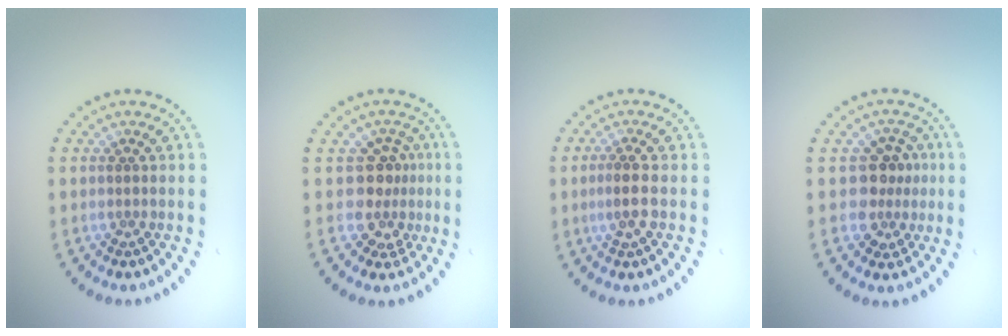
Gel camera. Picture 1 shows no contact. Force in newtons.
{"total": 3.0, "press": 2.2, "slide": 2.1}
{"total": 2.0, "press": 1.8, "slide": 0.8}
{"total": 3.0, "press": 2.6, "slide": 1.5}